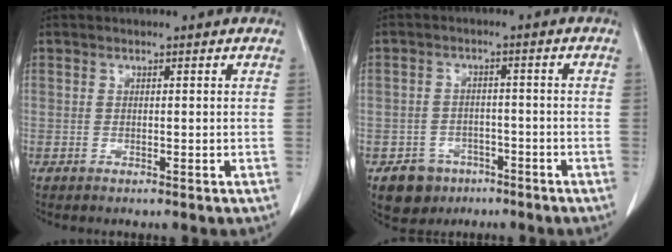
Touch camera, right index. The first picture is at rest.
{"total": 5.4, "force": [-3.2, 4.3, 0.8], "torque": [-0.009, 0.011, -0.043]}